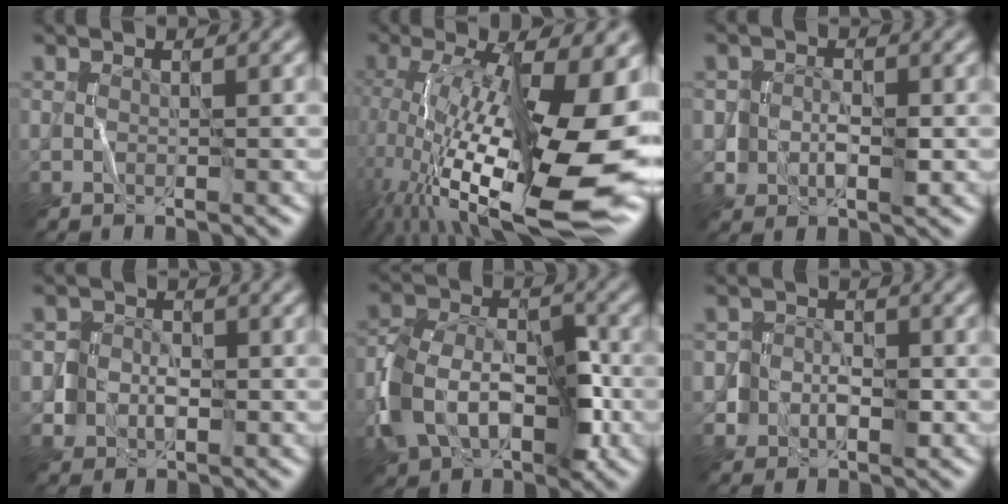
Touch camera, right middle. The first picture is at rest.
{"total": 17.3, "force": [-2.0, 5.9, 16.2], "torque": [-0.269, -0.011, -0.030]}
{"total": 2.1, "force": [-0.3, 1.7, 1.2], "torque": [-0.011, 0.000, -0.008]}
{"total": 2.3, "force": [-0.4, 2.2, 0.5], "torque": [0.008, 0.001, -0.015]}
{"total": 7.5, "force": [-2.4, 5.2, 4.9], "torque": [-0.091, 0.007, -0.050]}
{"total": 2.6, "force": [-0.6, 2.3, 0.9], "torque": [0.013, 0.002, -0.020]}